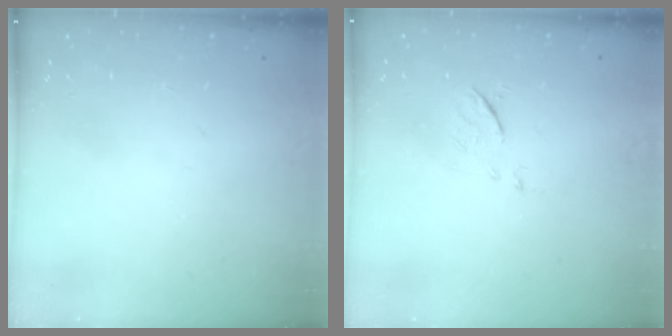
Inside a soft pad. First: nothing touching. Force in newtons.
{"total": 6.0, "press": 5.9, "slide": 0.6}